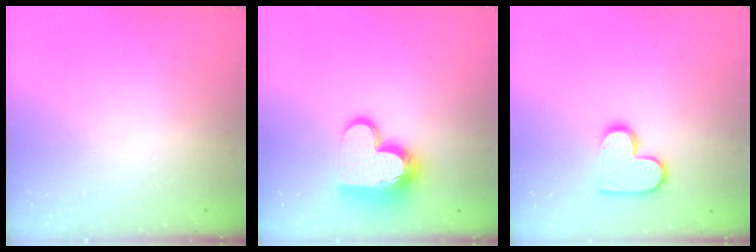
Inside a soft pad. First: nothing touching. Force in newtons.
{"total": 14.7, "press": 14.6, "slide": 1.2}
{"total": 12.0, "press": 12.0, "slide": 0.6}